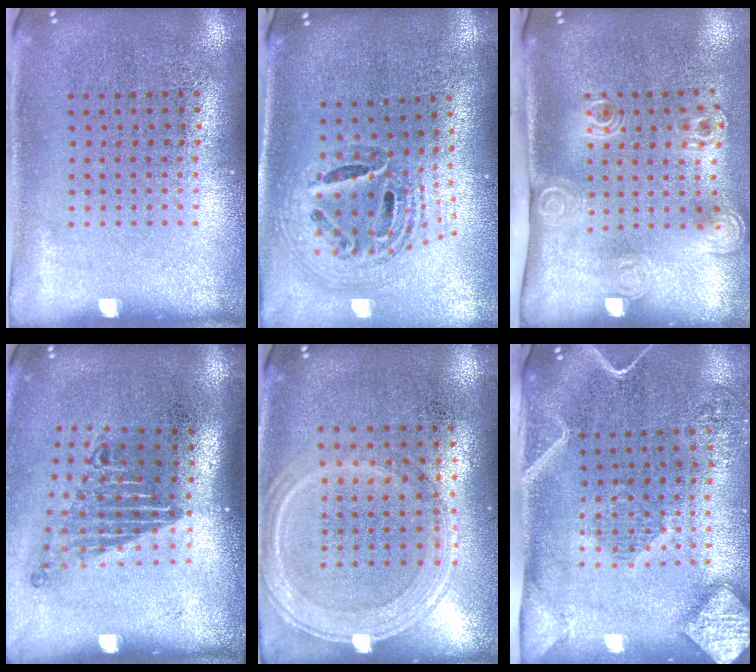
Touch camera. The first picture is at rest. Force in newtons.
{"total": 1.5, "press": 1.3, "slide": 0.8}
{"total": 2.2, "press": 1.6, "slide": 1.6}
{"total": 1.7, "press": 1.2, "slide": 1.2}
{"total": 1.2, "press": 1.2, "slide": 0.4}
{"total": 2.5, "press": 1.9, "slide": 1.5}